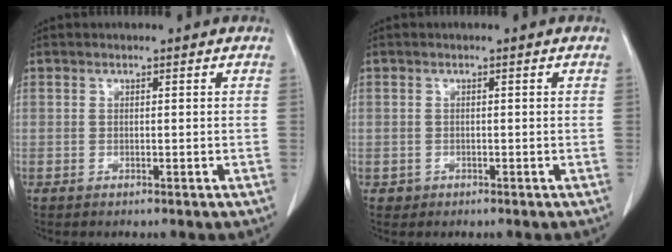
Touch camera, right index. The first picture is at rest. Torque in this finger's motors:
{"motor_torque": [-0.22, 0.02, -0.54, -0.12]}